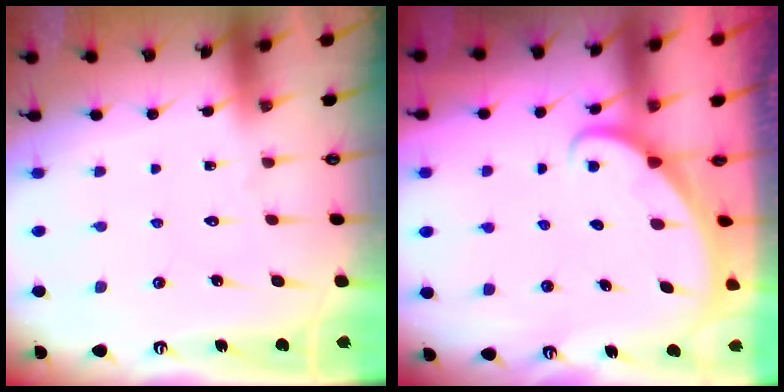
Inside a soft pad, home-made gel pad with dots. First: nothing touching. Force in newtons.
{"total": 1.7, "press": 1.7, "slide": 0.1}